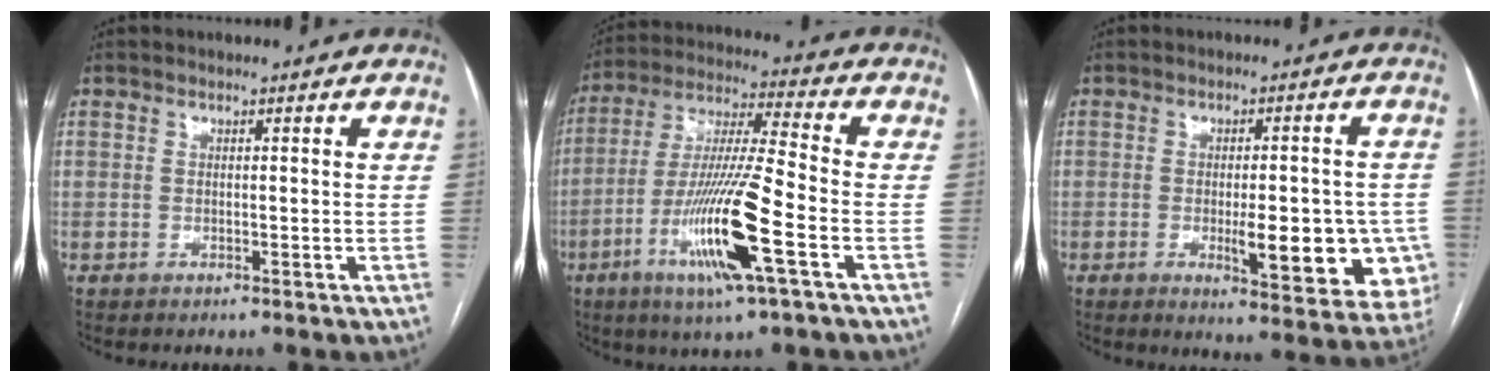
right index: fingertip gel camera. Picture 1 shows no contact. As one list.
[{"total": 16.1, "force": [-6.0, 0.2, 14.9], "torque": [-0.299, -0.017, -0.113]}, {"total": 13.1, "force": [-3.4, 3.8, 12.1], "torque": [-0.108, 0.006, -0.028]}]